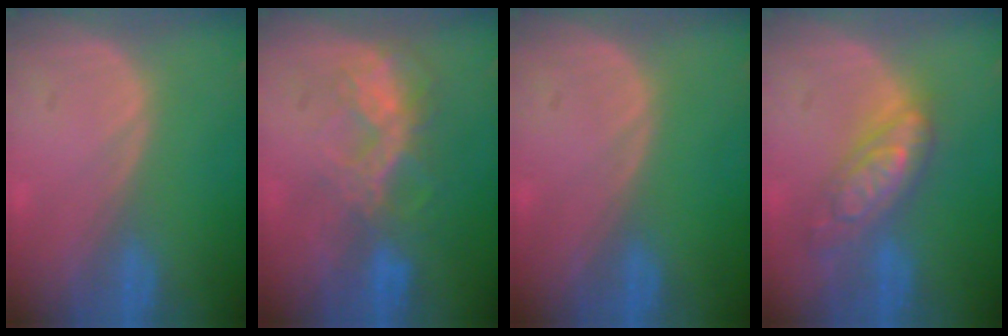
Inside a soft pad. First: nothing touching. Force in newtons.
{"total": 6.5, "press": 6.5, "slide": 0.3}
{"total": 0.0}
{"total": 7.2, "press": 7.2, "slide": 0.6}